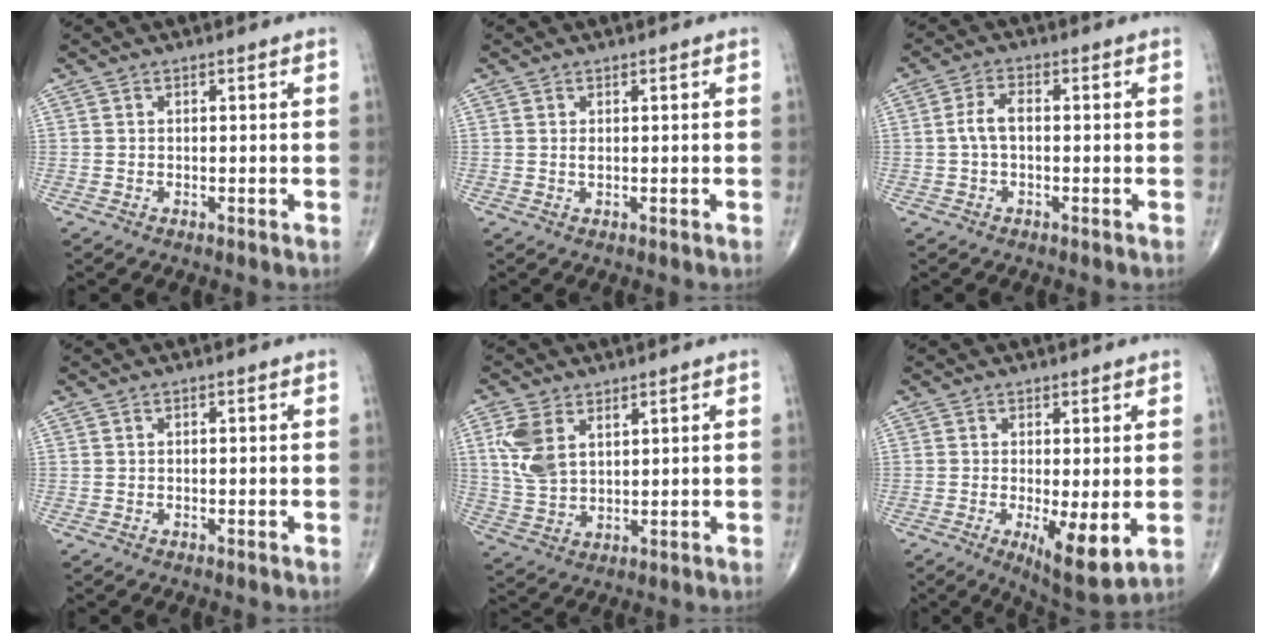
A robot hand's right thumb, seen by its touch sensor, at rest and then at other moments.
{"total": 0.6, "force": [0.1, 0.3, 0.5], "torque": [-0.007, -0.001, 0.003]}
{"total": 3.8, "force": [-0.2, 1.9, 3.3], "torque": [-0.068, 0.015, -0.008]}
{"total": 0.0}
{"total": 8.1, "force": [3.5, 4.7, 5.6], "torque": [-0.111, -0.006, 0.077]}
{"total": 8.4, "force": [-1.6, 2.4, 7.9], "torque": [-0.124, -0.027, -0.019]}